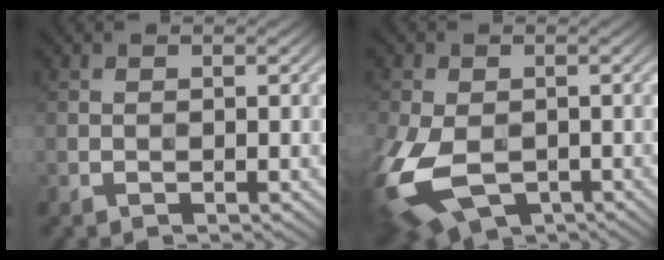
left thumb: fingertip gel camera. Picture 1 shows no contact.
{"total": 13.2, "force": [-4.8, 8.0, 9.3], "torque": [-0.236, -0.055, -0.073]}